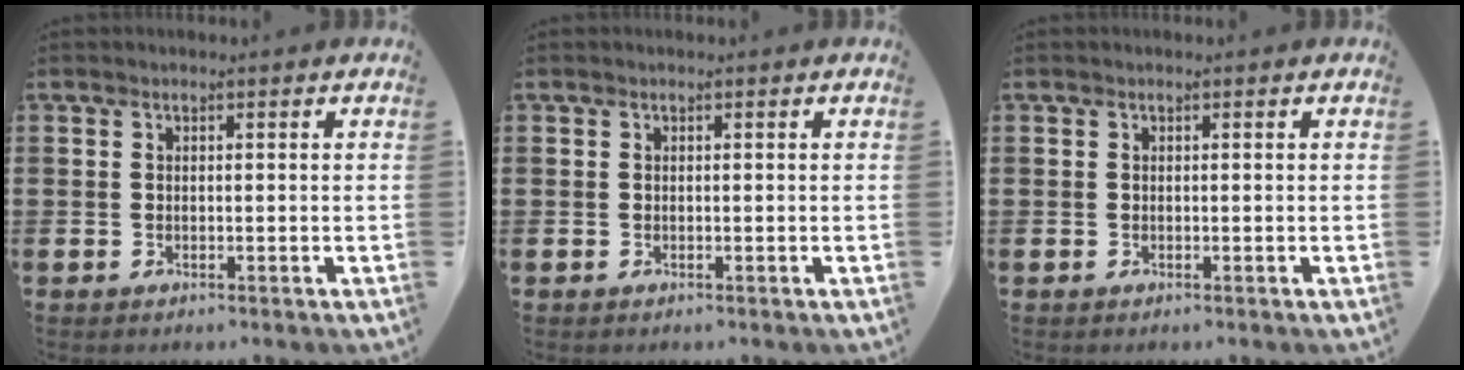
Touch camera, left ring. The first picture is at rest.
{"total": 0.0}
{"total": 0.0}